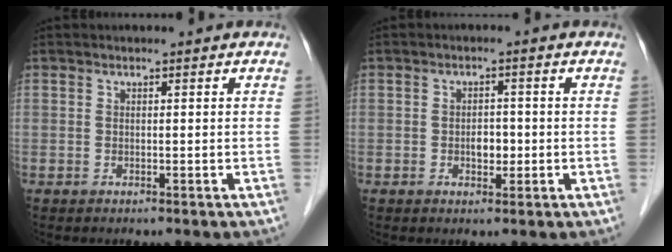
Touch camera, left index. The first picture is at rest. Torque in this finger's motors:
{"motor_torque": [0.02, 0.01, 0.02, 0.00]}